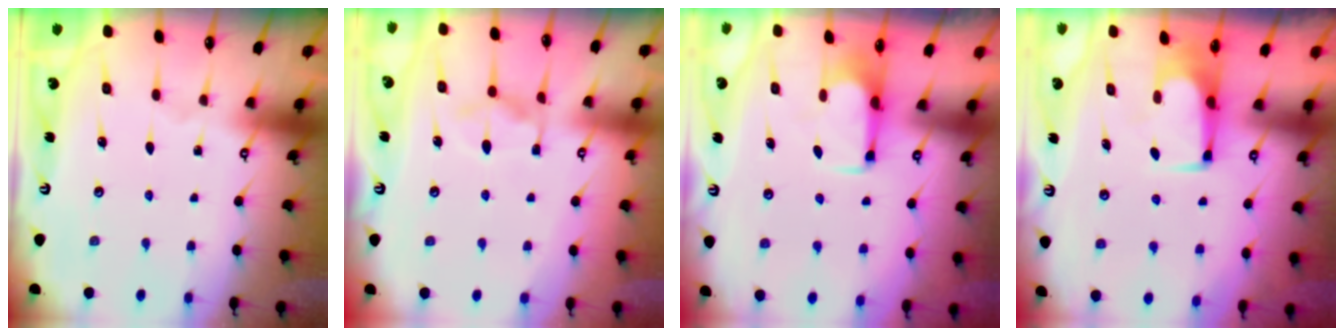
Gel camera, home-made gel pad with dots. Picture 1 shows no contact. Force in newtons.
{"total": 5.3, "press": 5.2, "slide": 1.3}
{"total": 2.8, "press": 2.7, "slide": 0.9}
{"total": 1.6, "press": 1.5, "slide": 0.3}